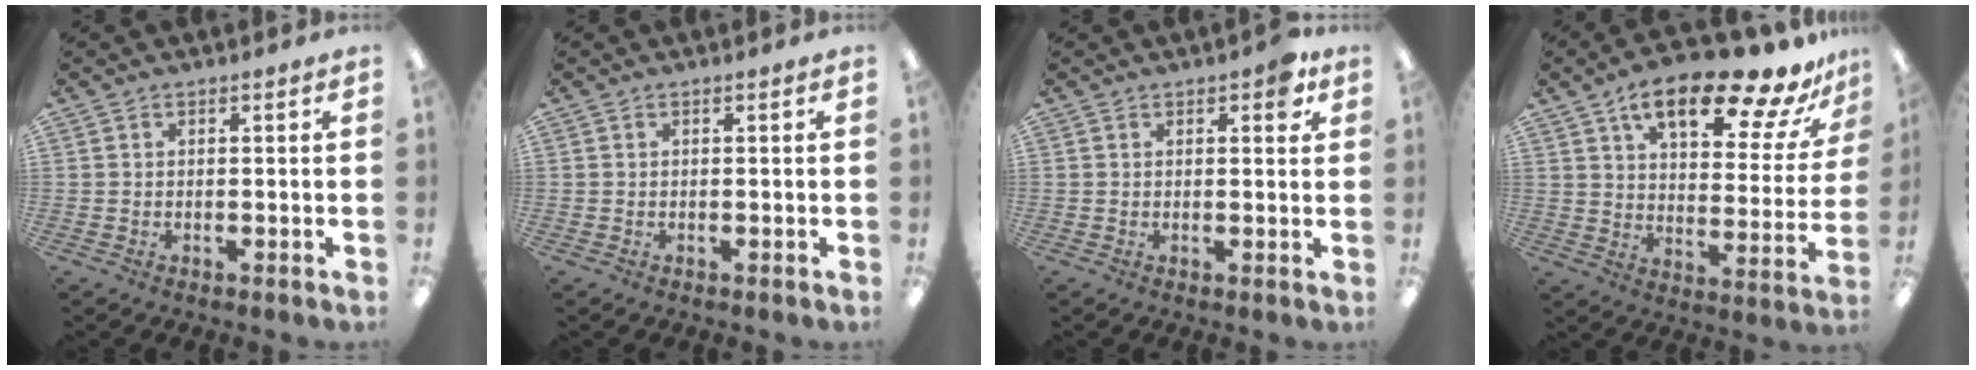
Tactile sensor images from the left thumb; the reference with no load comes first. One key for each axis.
{"total": 0.0}
{"total": 3.6, "fx": 1.8, "fy": 1.5, "fz": 2.7, "tx": -0.027, "ty": -0.007, "tz": 0.023}
{"total": 20.9, "fx": 13.8, "fy": 7.0, "fz": 14.1, "tx": -0.204, "ty": -0.086, "tz": 0.222}